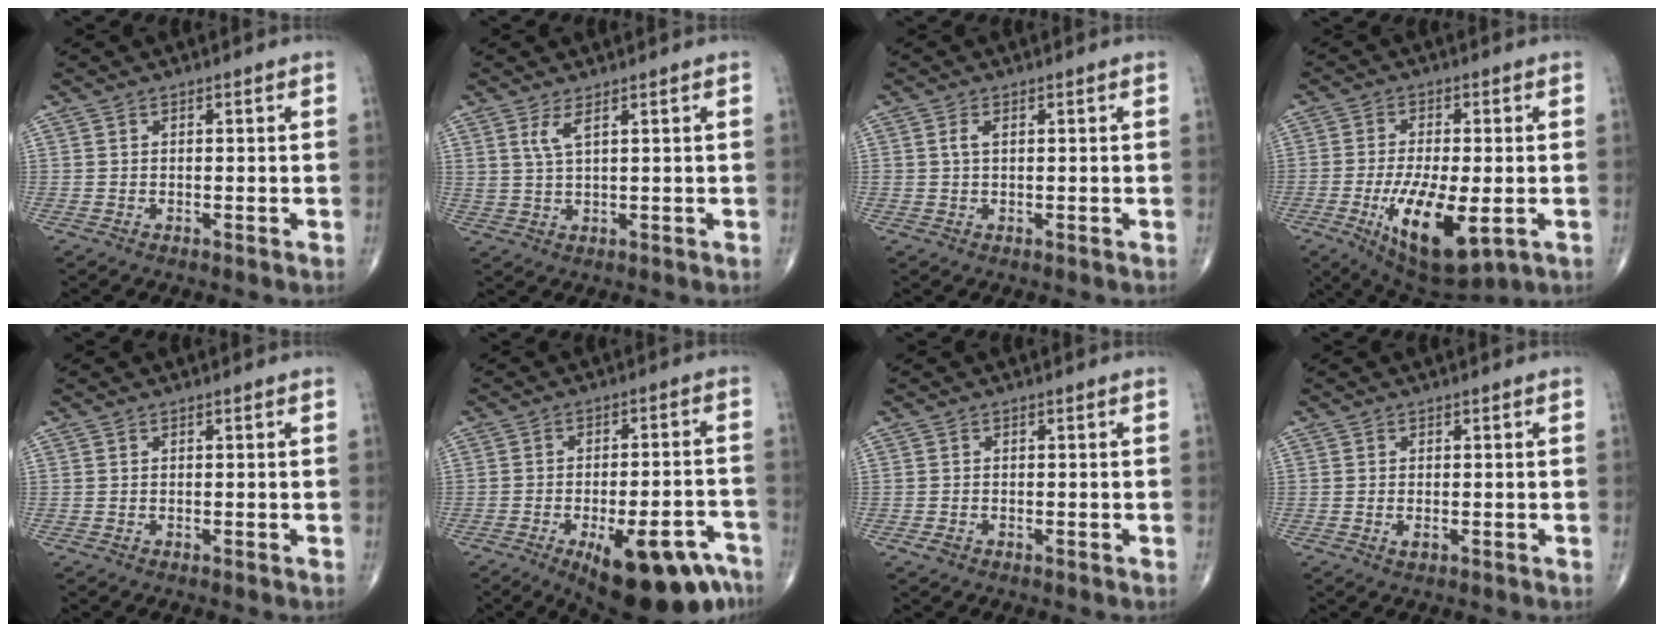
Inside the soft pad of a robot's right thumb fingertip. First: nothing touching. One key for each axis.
{"total": 3.0, "fx": 1.6, "fy": 0.6, "fz": 2.5, "tx": -0.059, "ty": -0.010, "tz": 0.039}
{"total": 1.5, "fx": 0.4, "fy": 0.8, "fz": 1.2, "tx": -0.030, "ty": 0.007, "tz": 0.010}
{"total": 14.6, "fx": -4.4, "fy": 5.5, "fz": 12.8, "tx": -0.224, "ty": -0.014, "tz": -0.059}
{"total": 0.0}
{"total": 18.5, "fx": -10.7, "fy": 6.8, "fz": 13.5, "tx": -0.121, "ty": 0.058, "tz": -0.143}
{"total": 1.2, "fx": -0.6, "fy": 0.9, "fz": 0.7, "tx": -0.014, "ty": 0.003, "tz": -0.010}
{"total": 1.2, "fx": -0.3, "fy": 0.6, "fz": 1.0, "tx": -0.021, "ty": -0.004, "tz": -0.006}